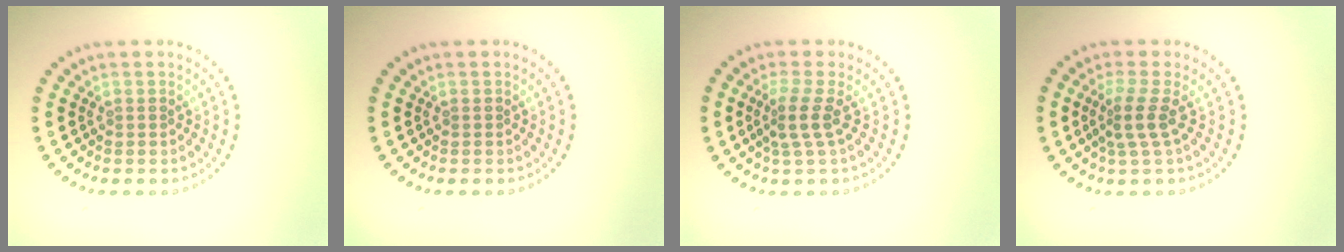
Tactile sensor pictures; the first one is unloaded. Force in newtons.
{"total": 0.0}
{"total": 2.4, "press": 1.7, "slide": 1.8}
{"total": 2.5, "press": 1.8, "slide": 1.7}